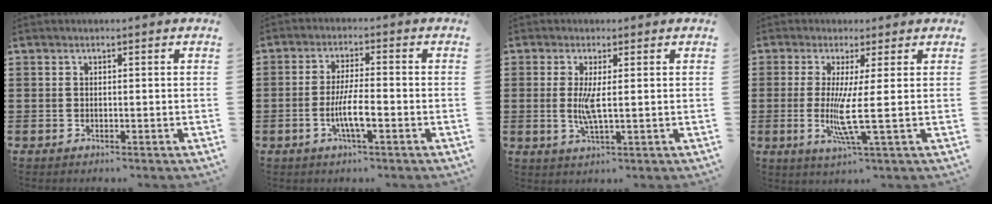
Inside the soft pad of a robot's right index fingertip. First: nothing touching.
{"total": 5.4, "force": [-1.9, 1.0, 5.0], "torque": [-0.104, -0.007, -0.038]}
{"total": 3.9, "force": [0.2, 0.5, 3.9], "torque": [-0.079, -0.007, 0.000]}
{"total": 6.8, "force": [-0.4, -0.5, 6.8], "torque": [-0.144, -0.028, -0.015]}